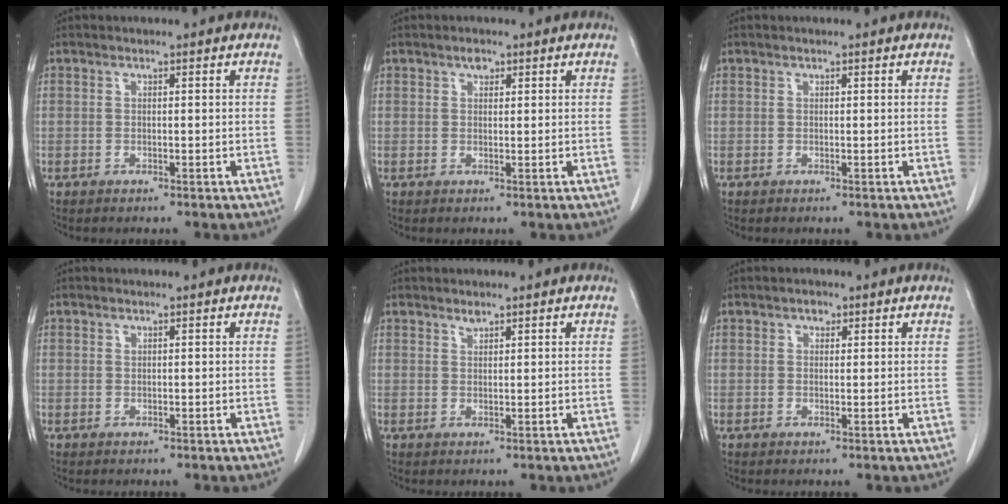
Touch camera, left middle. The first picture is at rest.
{"total": 1.2, "force": [0.8, 0.7, 0.6], "torque": [-0.009, 0.001, 0.011]}
{"total": 0.0}
{"total": 0.0}
{"total": 0.9, "force": [0.8, 0.3, 0.3], "torque": [-0.009, -0.003, 0.015]}
{"total": 1.1, "force": [0.6, 0.8, 0.5], "torque": [-0.006, 0.001, 0.008]}